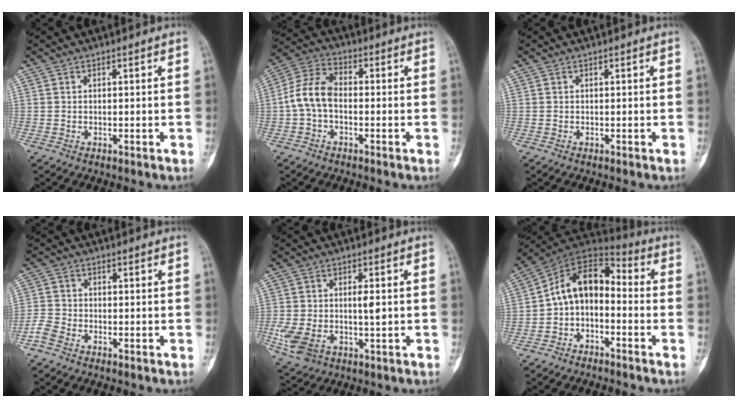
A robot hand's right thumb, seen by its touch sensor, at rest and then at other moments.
{"total": 8.1, "force": [-1.1, 5.2, 6.1], "torque": [-0.120, 0.027, -0.034]}
{"total": 0.0}
{"total": 3.5, "force": [-2.4, 2.0, 1.5], "torque": [-0.034, 0.010, -0.054]}
{"total": 9.7, "force": [-1.2, 5.5, 7.9], "torque": [-0.158, 0.009, -0.013]}
{"total": 11.2, "force": [-2.3, 7.5, 8.0], "torque": [-0.114, 0.072, -0.054]}